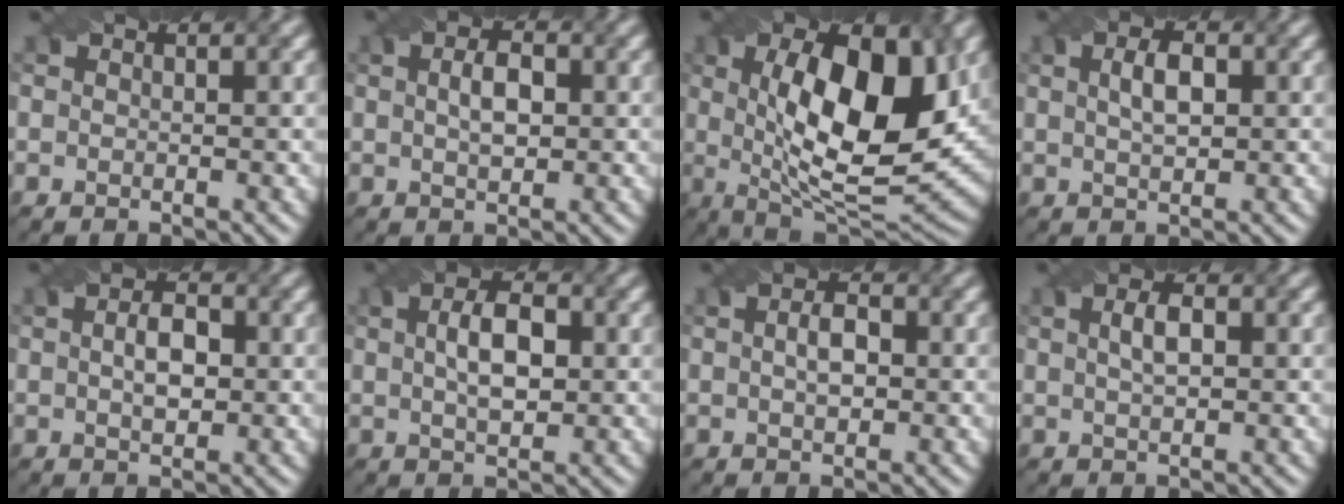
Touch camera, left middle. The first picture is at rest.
{"total": 2.7, "force": [0.2, 1.4, 2.3], "torque": [-0.051, 0.006, 0.007]}
{"total": 13.1, "force": [1.8, 5.4, 11.8], "torque": [-0.181, 0.000, 0.031]}
{"total": 2.7, "force": [0.6, 1.2, 2.3], "torque": [-0.049, 0.006, 0.014]}
{"total": 3.0, "force": [0.0, 1.6, 2.5], "torque": [-0.052, 0.005, 0.001]}
{"total": 4.3, "force": [0.6, 2.1, 3.8], "torque": [-0.071, 0.006, 0.010]}
{"total": 2.3, "force": [0.0, 1.3, 2.0], "torque": [-0.040, 0.006, 0.000]}
{"total": 2.1, "force": [0.4, 0.9, 1.9], "torque": [-0.038, 0.005, 0.009]}